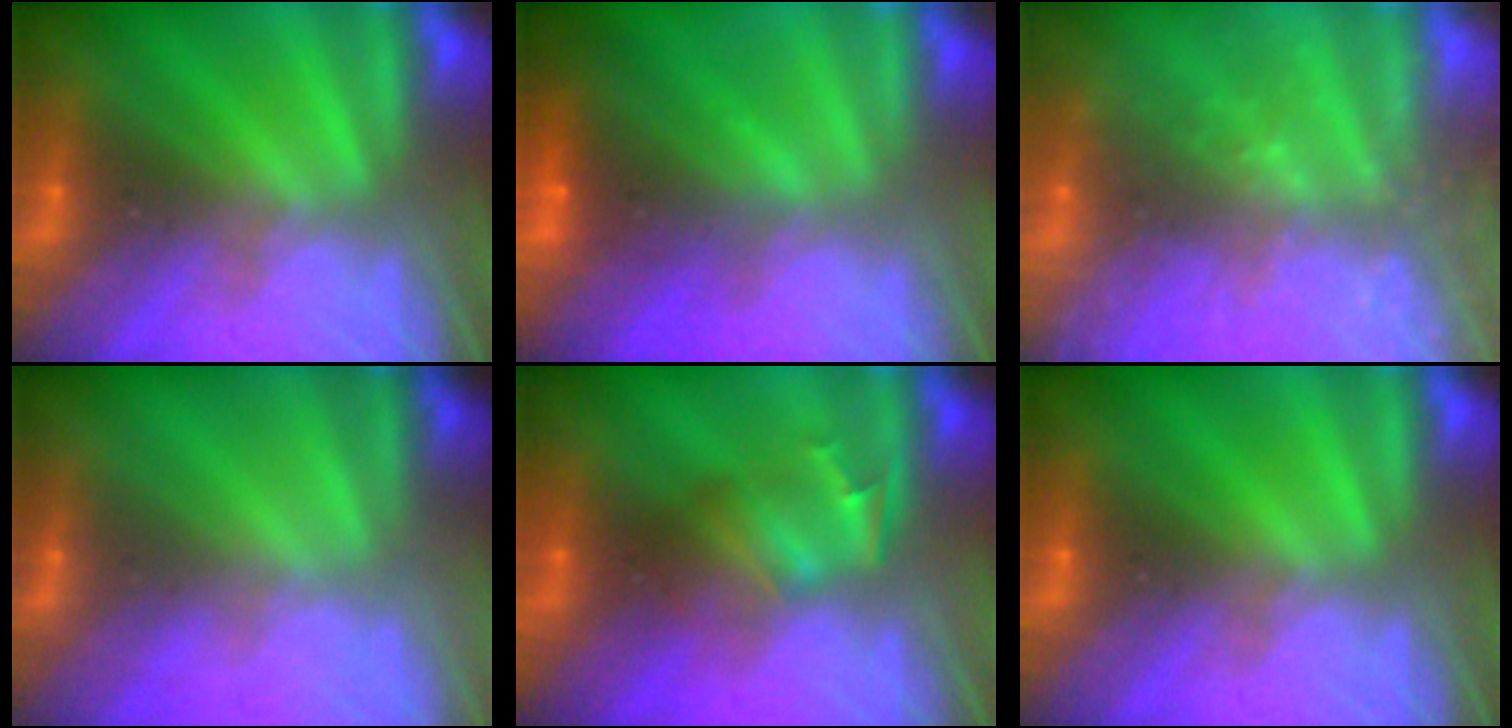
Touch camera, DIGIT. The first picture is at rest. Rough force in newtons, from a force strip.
{"total": 6.9}
{"total": 7.3}
{"total": 2.2}
{"total": 2.5}
{"total": 0.0}